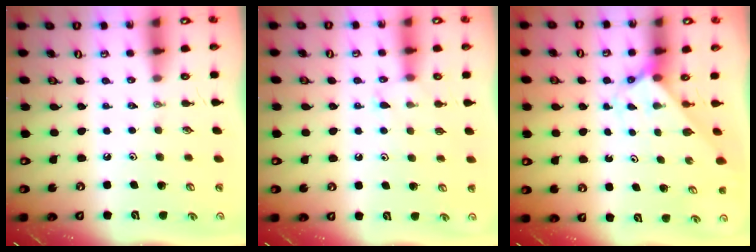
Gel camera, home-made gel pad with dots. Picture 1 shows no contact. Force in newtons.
{"total": 5.8, "press": 5.7, "slide": 0.5}
{"total": 2.3, "press": 2.3, "slide": 0.2}